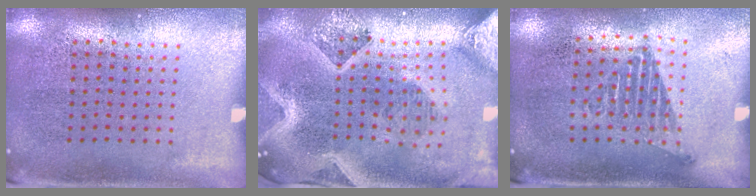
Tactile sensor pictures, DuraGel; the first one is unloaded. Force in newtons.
{"total": 4.2, "press": 3.3, "slide": 2.6}
{"total": 1.1, "press": 1.0, "slide": 0.6}